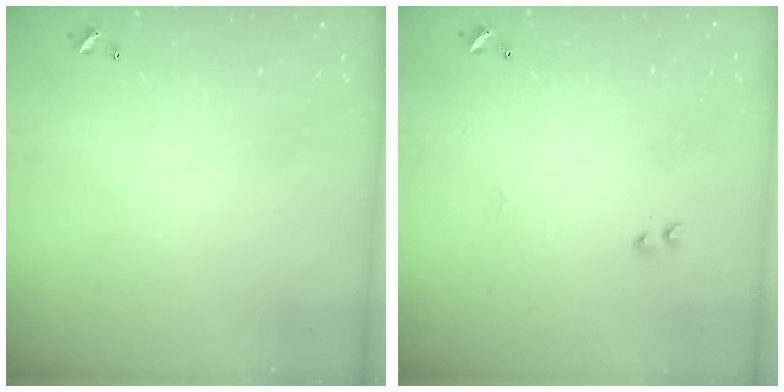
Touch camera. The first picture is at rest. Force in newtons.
{"total": 1.2, "press": 1.1, "slide": 0.5}